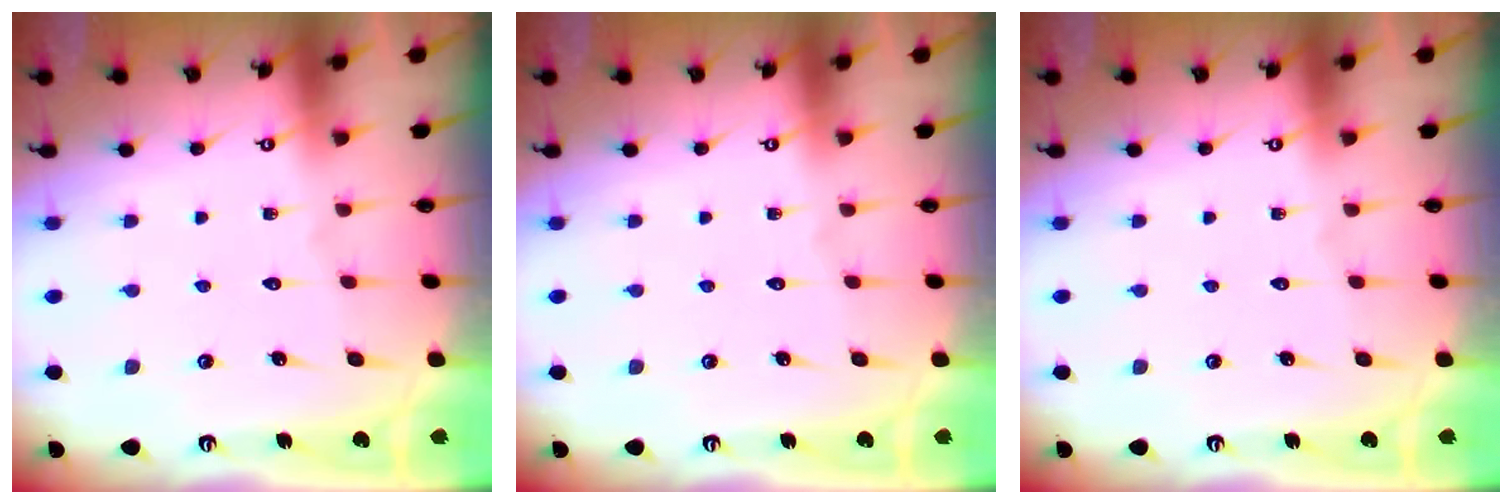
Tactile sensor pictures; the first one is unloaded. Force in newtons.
{"total": 0.0}
{"total": 0.0}